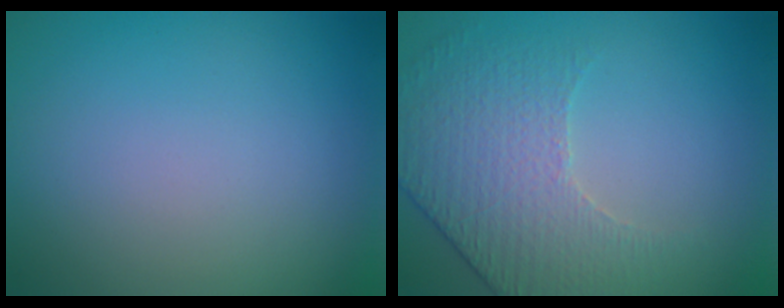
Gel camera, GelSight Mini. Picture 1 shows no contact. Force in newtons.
{"total": 4.3, "press": 3.8, "slide": 2.1}